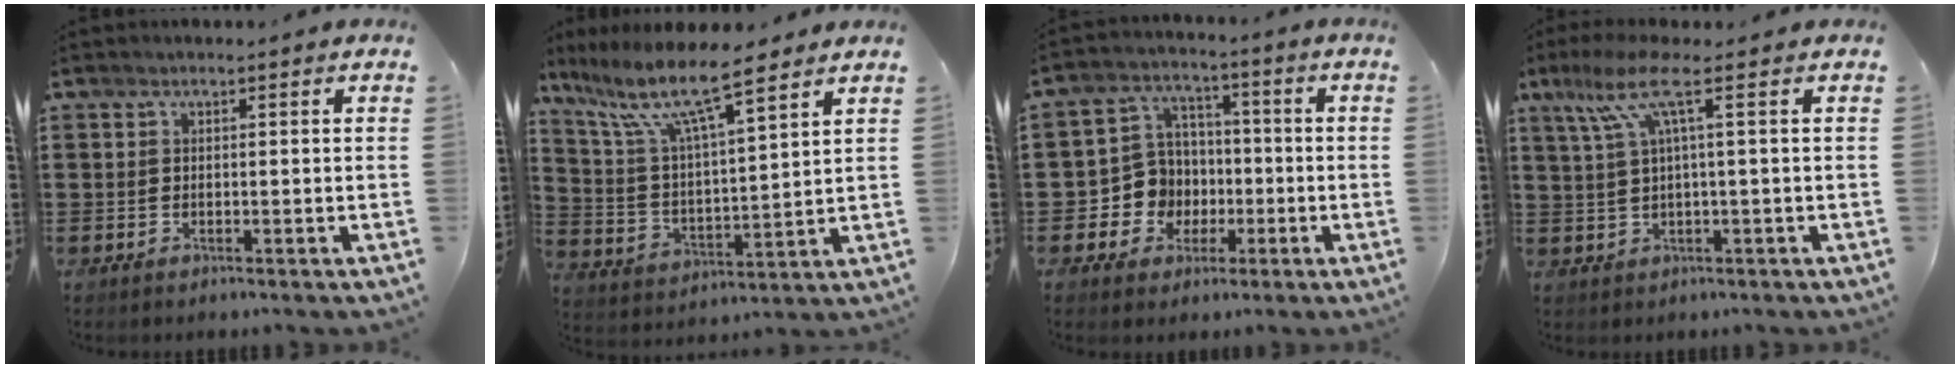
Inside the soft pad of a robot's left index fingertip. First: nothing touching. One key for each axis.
{"total": 10.2, "fx": 8.0, "fy": 1.6, "fz": 6.1, "tx": -0.148, "ty": -0.037, "tz": 0.134}
{"total": 7.7, "fx": -1.2, "fy": 7.4, "fz": 1.5, "tx": -0.070, "ty": 0.010, "tz": -0.018}
{"total": 6.8, "fx": 2.3, "fy": 0.7, "fz": 6.4, "tx": -0.137, "ty": 0.001, "tz": 0.035}